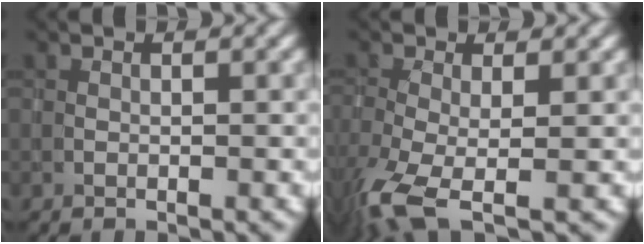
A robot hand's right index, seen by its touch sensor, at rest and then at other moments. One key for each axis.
{"total": 6.6, "fx": -3.7, "fy": 2.1, "fz": 5.0, "tx": -0.123, "ty": -0.022, "tz": -0.078}